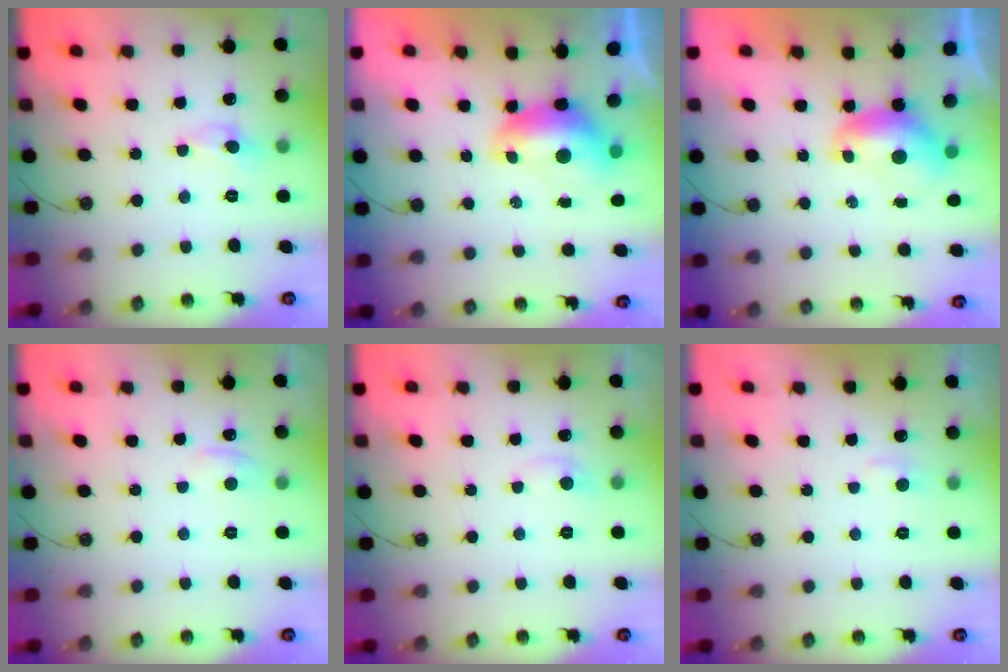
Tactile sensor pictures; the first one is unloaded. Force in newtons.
{"total": 2.8, "press": 2.7, "slide": 0.7}
{"total": 0.0}
{"total": 1.4, "press": 1.1, "slide": 0.9}
{"total": 0.6, "press": 0.0, "slide": 0.6}
{"total": 1.8, "press": 1.7, "slide": 0.6}